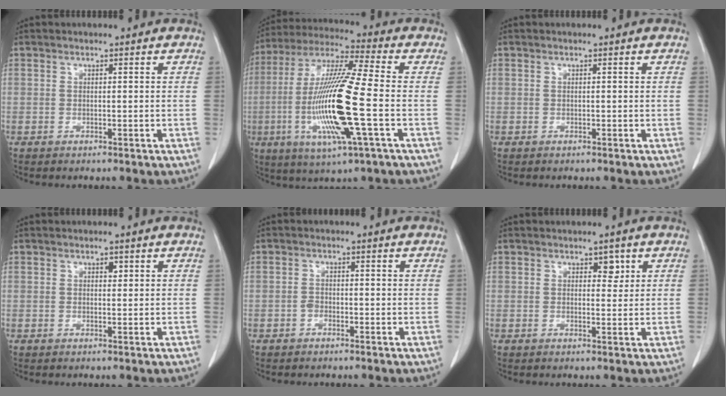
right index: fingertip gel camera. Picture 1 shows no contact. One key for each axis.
{"total": 18.1, "fx": -3.6, "fy": 0.7, "fz": 17.7, "tx": -0.369, "ty": -0.014, "tz": -0.073}
{"total": 0.0}
{"total": 0.8, "fx": 0.4, "fy": 0.4, "fz": 0.5, "tx": -0.010, "ty": -0.001, "tz": 0.007}
{"total": 1.2, "fx": -0.7, "fy": 0.7, "fz": 0.7, "tx": -0.009, "ty": 0.004, "tz": -0.013}
{"total": 1.8, "fx": 1.0, "fy": 1.1, "fz": 1.1, "tx": -0.010, "ty": -0.002, "tz": 0.014}